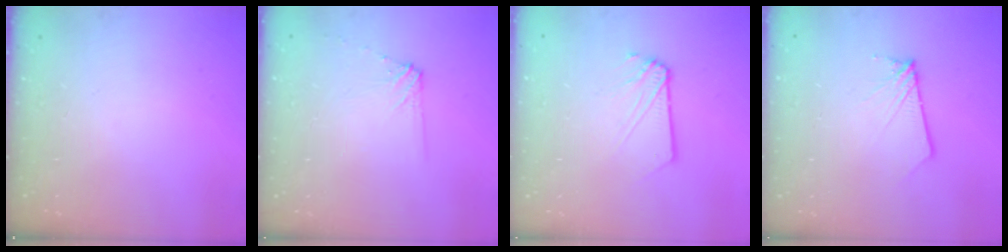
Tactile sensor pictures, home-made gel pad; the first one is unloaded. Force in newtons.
{"total": 5.5, "press": 5.4, "slide": 0.7}
{"total": 3.7, "press": 3.6, "slide": 0.6}
{"total": 2.8, "press": 2.8, "slide": 0.3}